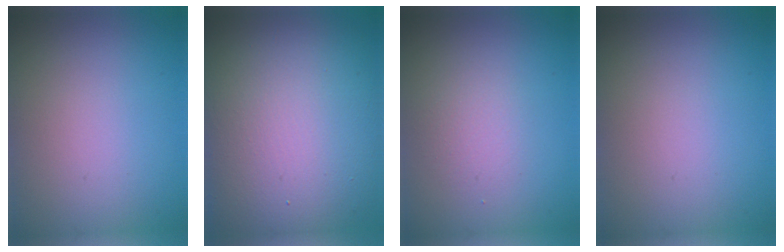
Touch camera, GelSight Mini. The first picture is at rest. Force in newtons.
{"total": 15.5, "press": 15.5, "slide": 0.9}
{"total": 1.6, "press": 1.6, "slide": 0.1}
{"total": 0.0}